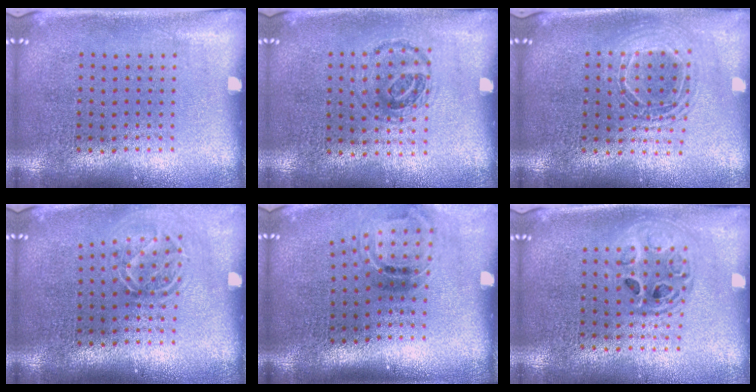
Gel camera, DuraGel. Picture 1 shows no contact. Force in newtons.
{"total": 1.0, "press": 0.9, "slide": 0.3}
{"total": 1.5, "press": 1.3, "slide": 0.7}
{"total": 1.7, "press": 1.2, "slide": 1.2}
{"total": 1.5, "press": 1.0, "slide": 1.1}
{"total": 1.4, "press": 1.2, "slide": 0.7}